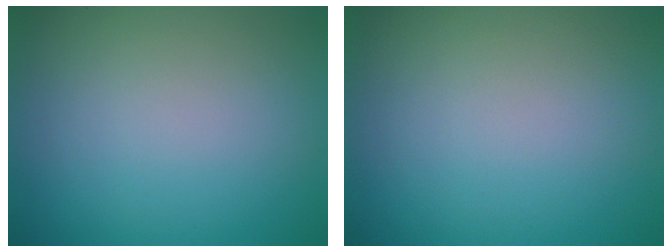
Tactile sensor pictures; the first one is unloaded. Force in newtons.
{"total": 0.0}